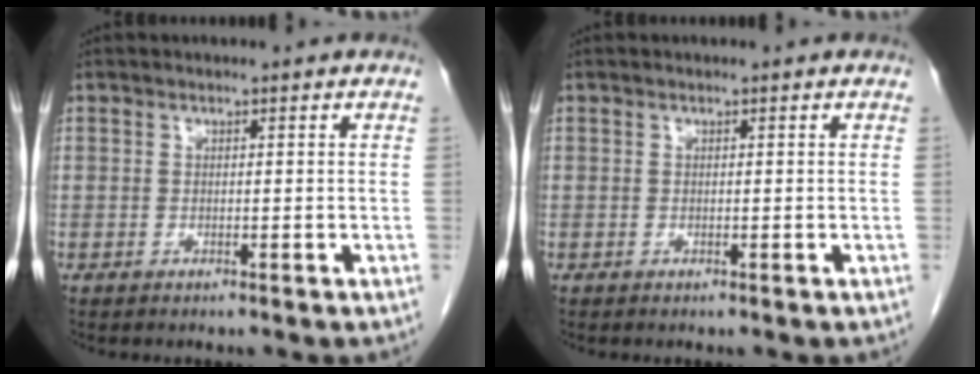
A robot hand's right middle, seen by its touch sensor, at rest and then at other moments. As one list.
[{"total": 0.0}]